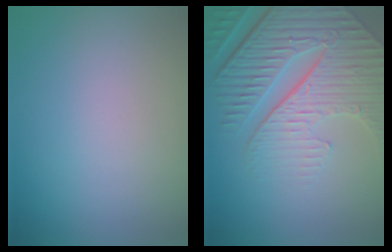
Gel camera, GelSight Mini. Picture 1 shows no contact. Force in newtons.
{"total": 8.8, "press": 6.2, "slide": 6.2}